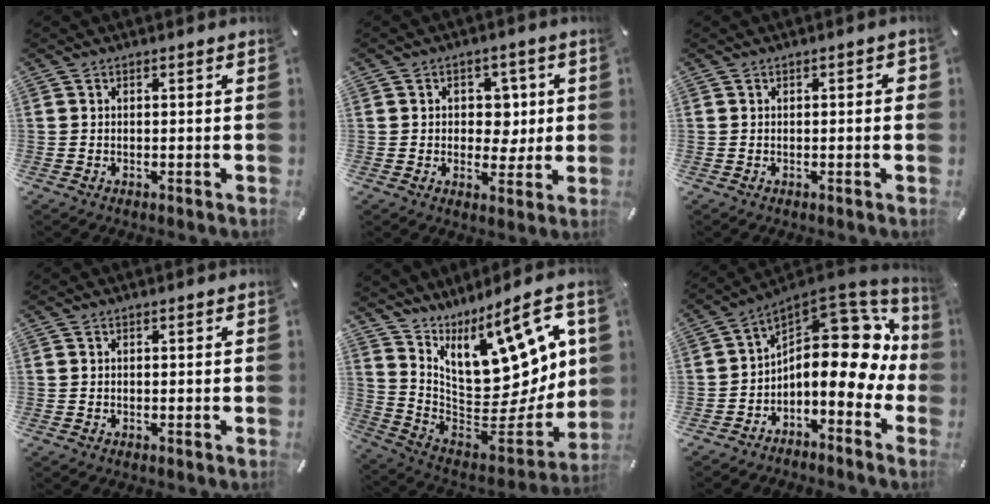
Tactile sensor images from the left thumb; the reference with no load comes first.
{"total": 7.0, "force": [0.7, 5.9, 3.7], "torque": [-0.036, -0.001, 0.007]}
{"total": 1.8, "force": [-0.1, 0.6, 1.7], "torque": [-0.022, 0.001, -0.005]}
{"total": 0.0}
{"total": 17.1, "force": [9.0, 8.4, 11.8], "torque": [-0.166, -0.088, 0.158]}
{"total": 16.8, "force": [2.9, 9.6, 13.4], "torque": [-0.191, -0.051, 0.049]}